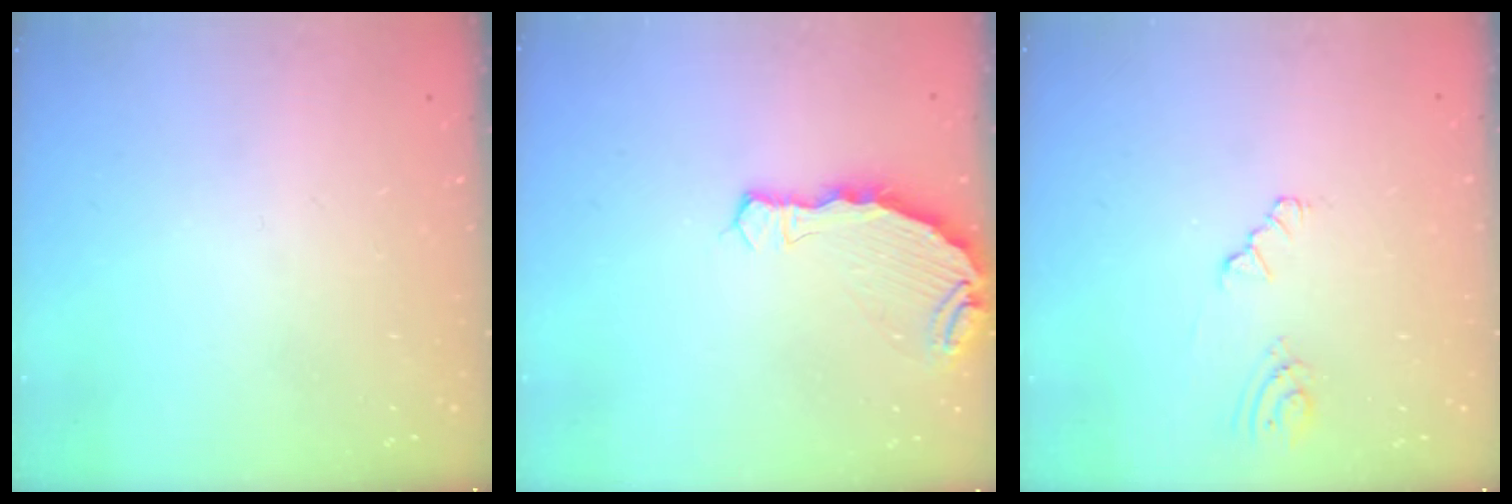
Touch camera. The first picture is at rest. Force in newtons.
{"total": 8.0, "press": 6.5, "slide": 4.7}
{"total": 3.7, "press": 3.7, "slide": 0.5}